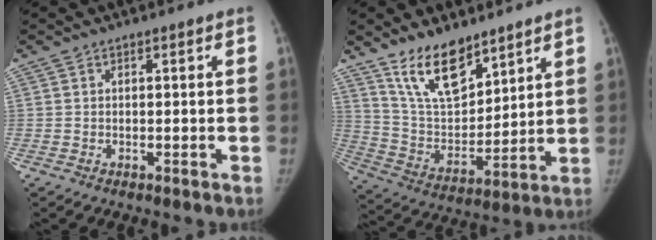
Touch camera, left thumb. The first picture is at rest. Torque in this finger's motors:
{"motor_torque": [1.04, 1.04, 0.86, -0.81, 0.32]}